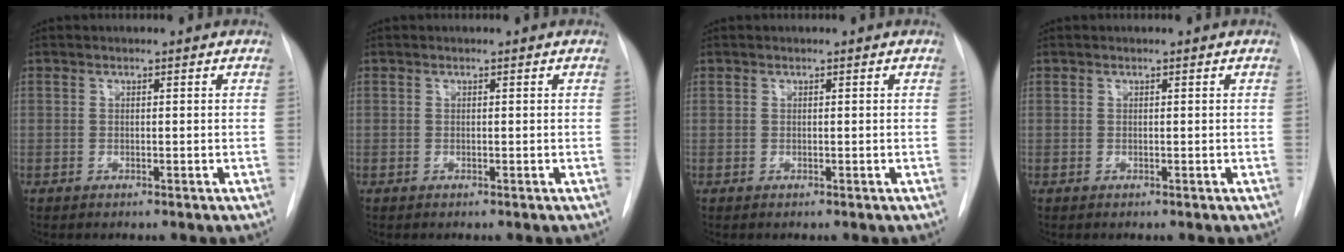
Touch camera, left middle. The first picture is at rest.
{"total": 0.0}
{"total": 0.0}
{"total": 0.0}